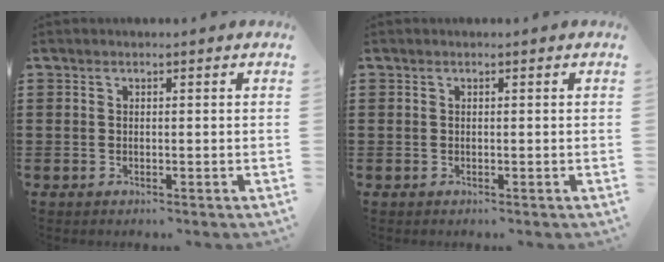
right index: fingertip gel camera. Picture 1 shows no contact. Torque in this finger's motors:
{"motor_torque": [-0.13, 0.13, 0.00, 0.00]}